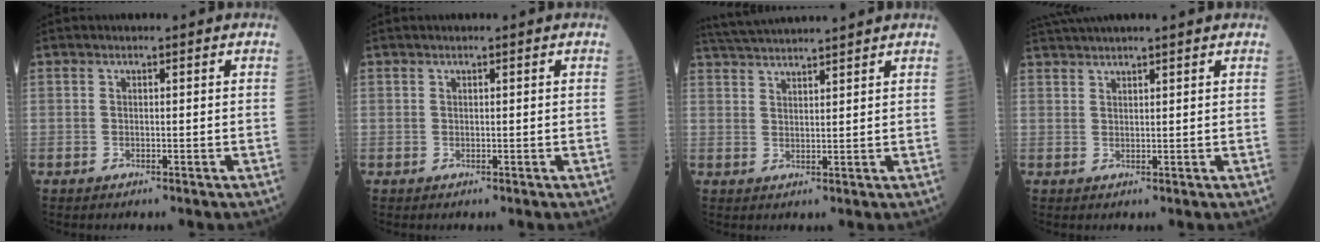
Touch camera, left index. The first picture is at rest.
{"total": 0.0}
{"total": 9.2, "force": [8.6, -0.9, 3.0], "torque": [-0.059, 0.033, 0.138]}
{"total": 7.1, "force": [6.3, -0.4, 3.3], "torque": [-0.057, 0.036, 0.092]}